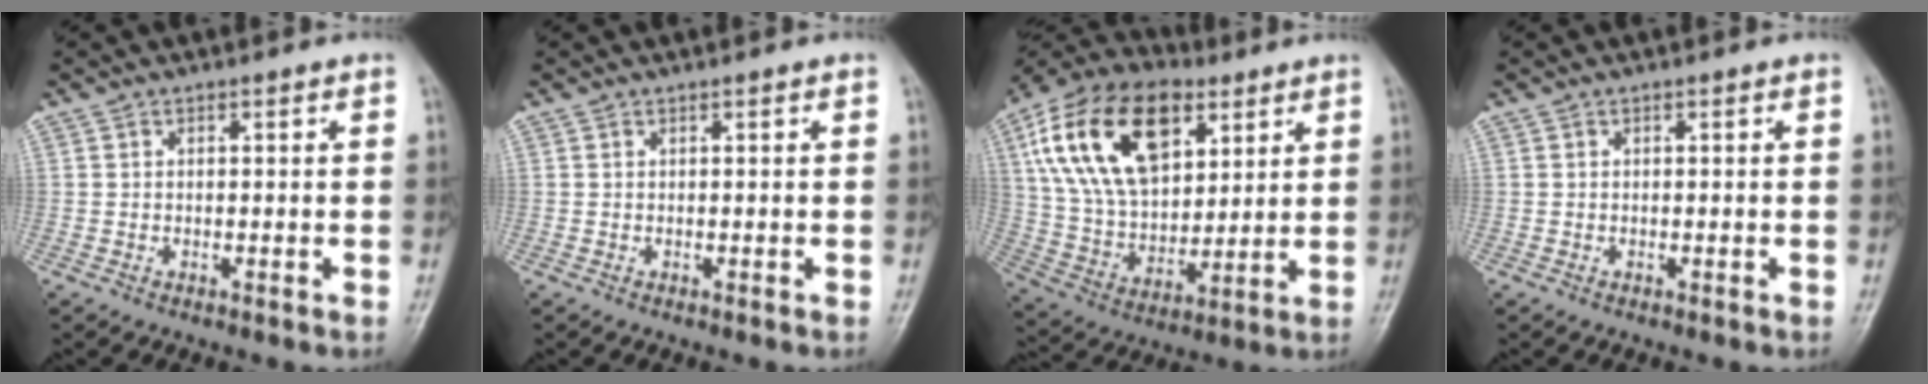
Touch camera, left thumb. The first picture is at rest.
{"total": 0.0}
{"total": 23.8, "force": [9.5, 14.0, 16.7], "torque": [-0.289, -0.012, 0.169]}
{"total": 0.0}